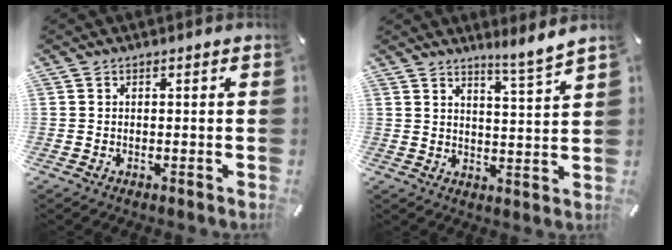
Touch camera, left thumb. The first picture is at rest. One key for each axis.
{"total": 5.7, "fx": 5.3, "fy": -0.6, "fz": 2.2, "tx": -0.040, "ty": -0.043, "tz": 0.089}